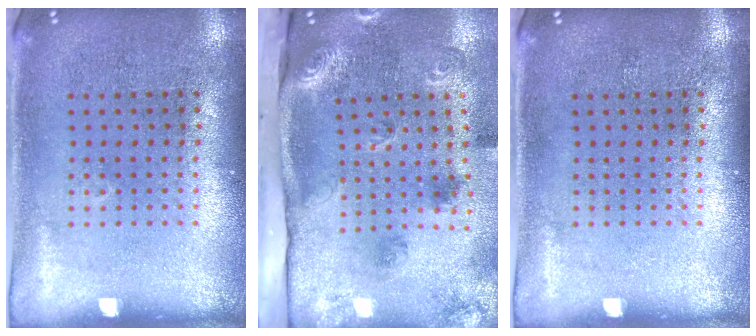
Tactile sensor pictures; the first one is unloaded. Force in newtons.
{"total": 2.7, "press": 1.9, "slide": 1.8}
{"total": 0.0}